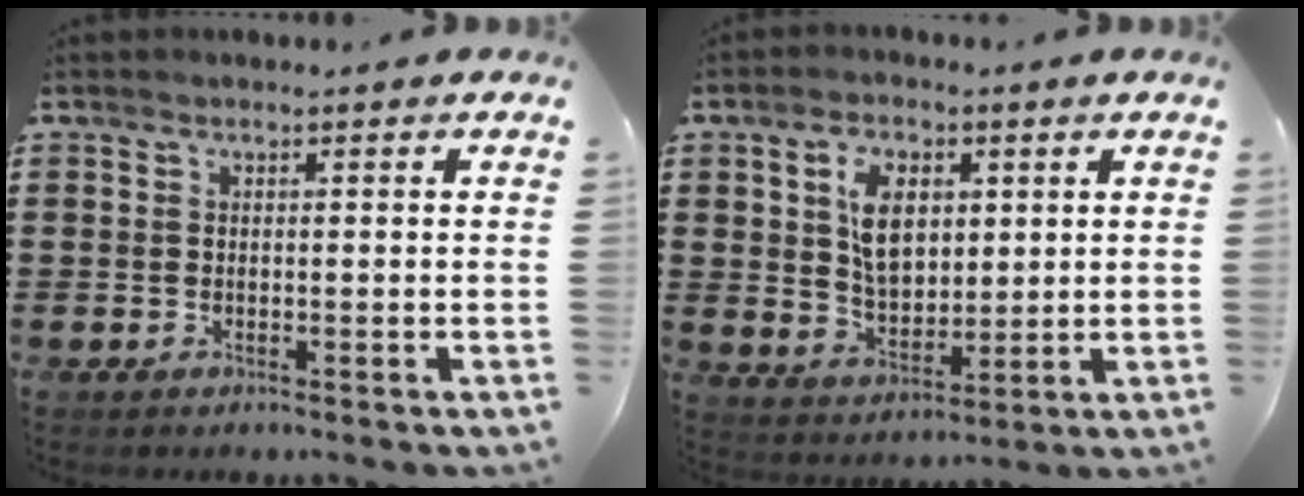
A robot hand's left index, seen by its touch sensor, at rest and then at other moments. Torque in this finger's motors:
{"motor_torque": [0.82, -0.05, 0.34, 0.14]}